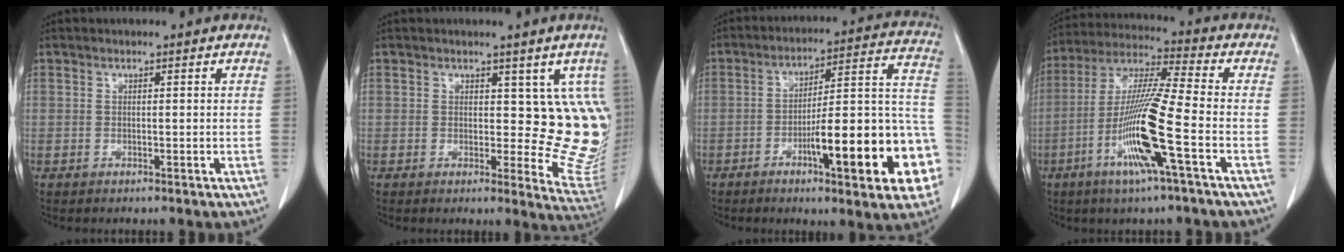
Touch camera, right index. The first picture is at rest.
{"total": 9.4, "force": [3.4, 5.1, 7.1], "torque": [-0.052, -0.018, 0.033]}
{"total": 20.0, "force": [-7.1, 3.0, 18.4], "torque": [-0.191, 0.026, -0.095]}
{"total": 14.4, "force": [-5.0, -0.6, 13.5], "torque": [-0.272, -0.014, -0.102]}